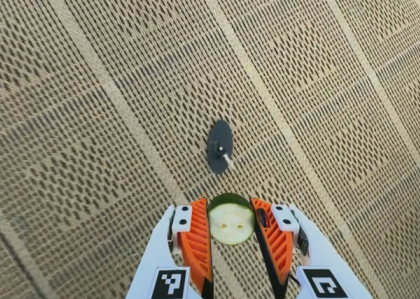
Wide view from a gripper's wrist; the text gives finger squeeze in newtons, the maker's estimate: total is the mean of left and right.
{"total": 8.8, "left": 8.6, "right": 9.0}